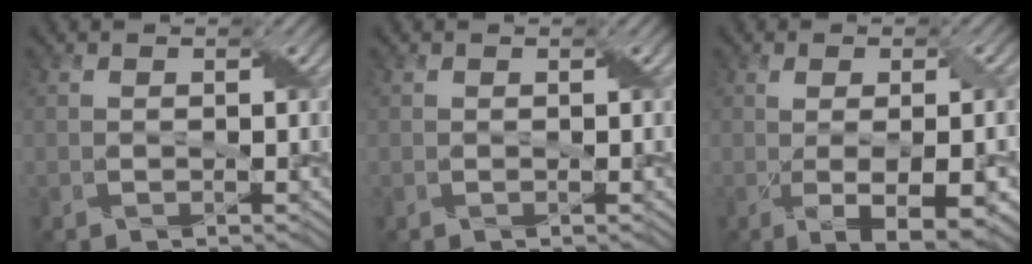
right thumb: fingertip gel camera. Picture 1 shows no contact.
{"total": 0.0}
{"total": 7.3, "force": [-1.3, 2.1, 6.9], "torque": [-0.106, -0.011, -0.004]}